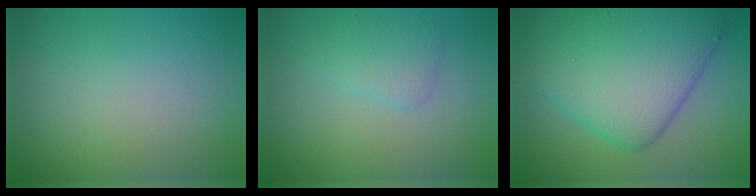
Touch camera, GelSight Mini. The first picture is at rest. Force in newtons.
{"total": 1.8, "press": 1.8, "slide": 0.1}
{"total": 10.4, "press": 10.4, "slide": 0.4}